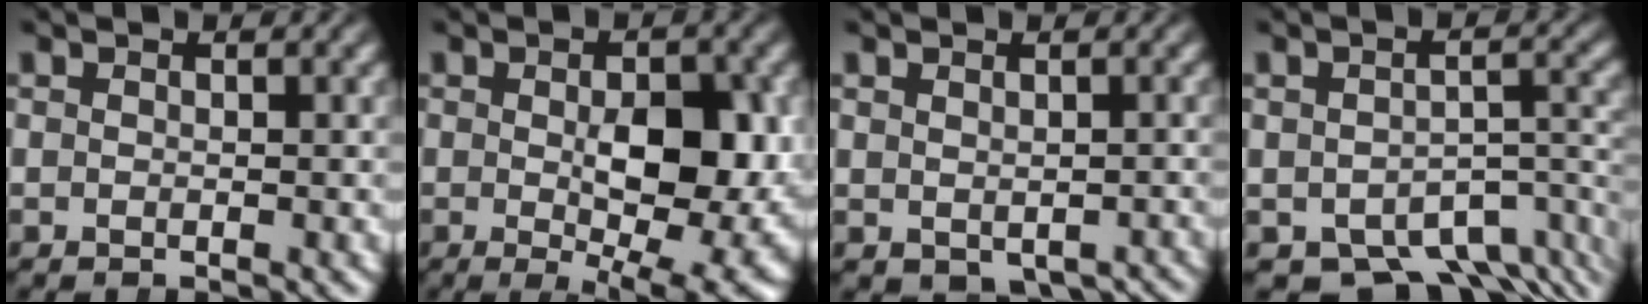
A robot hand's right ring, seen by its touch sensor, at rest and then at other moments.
{"total": 9.5, "force": [-1.1, 3.8, 8.6], "torque": [-0.125, -0.034, -0.004]}
{"total": 3.1, "force": [-2.4, 1.3, 1.4], "torque": [-0.010, -0.019, -0.019]}
{"total": 8.2, "force": [-5.9, 4.1, 3.9], "torque": [-0.030, -0.025, -0.082]}